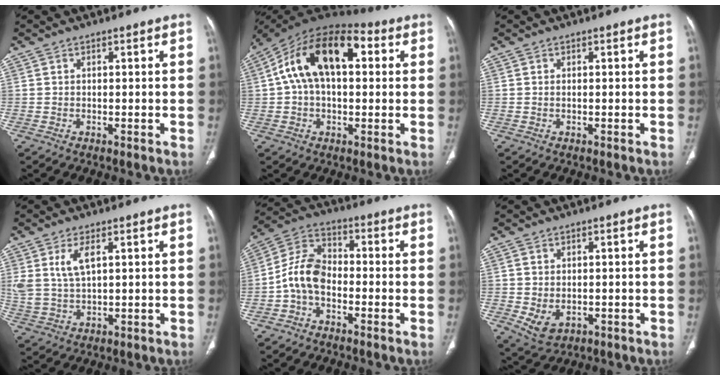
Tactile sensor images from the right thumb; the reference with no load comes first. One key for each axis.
{"total": 17.8, "fx": 3.9, "fy": 10.0, "fz": 14.2, "tx": -0.238, "ty": 0.040, "tz": 0.057}
{"total": 0.0}
{"total": 6.4, "fx": 2.5, "fy": 2.9, "fz": 5.1, "tx": -0.116, "ty": -0.007, "tz": 0.060}
{"total": 8.3, "fx": -2.3, "fy": 5.4, "fz": 5.9, "tx": -0.106, "ty": 0.033, "tz": -0.058}
{"total": 4.6, "fx": -0.5, "fy": 3.4, "fz": 3.1, "tx": -0.054, "ty": -0.006, "tz": 0.009}